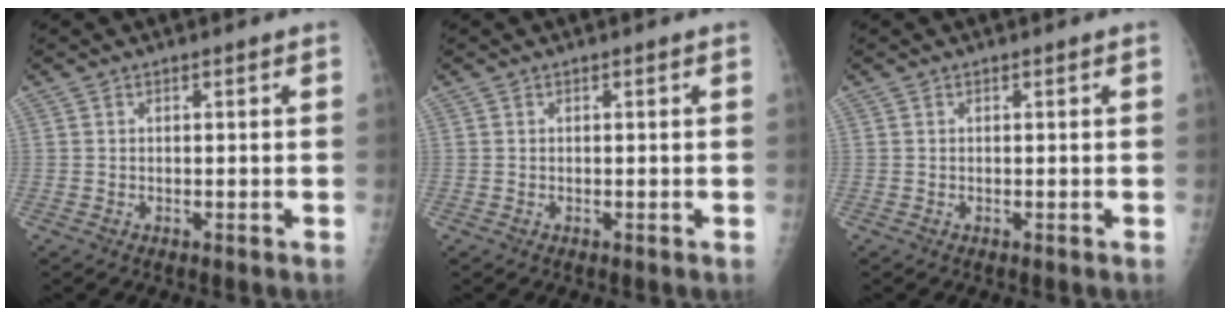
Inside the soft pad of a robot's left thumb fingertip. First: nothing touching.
{"total": 0.0}
{"total": 0.0}